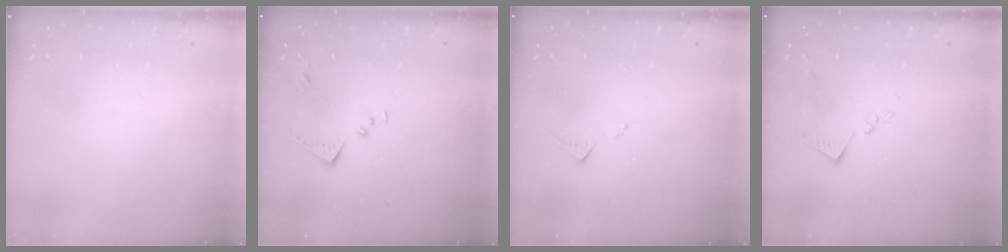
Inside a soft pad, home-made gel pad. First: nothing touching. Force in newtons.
{"total": 8.7, "press": 8.7, "slide": 0.5}
{"total": 7.1, "press": 7.1, "slide": 0.8}
{"total": 8.5, "press": 8.4, "slide": 0.5}